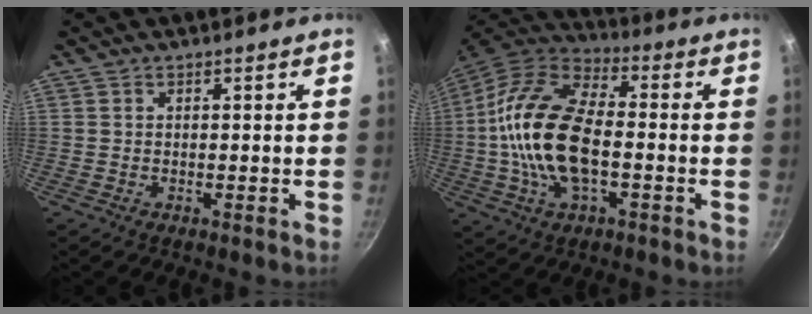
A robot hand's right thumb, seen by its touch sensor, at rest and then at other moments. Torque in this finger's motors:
{"motor_torque": [1.02, 3.99, 1.70, 0.43, 0.50]}